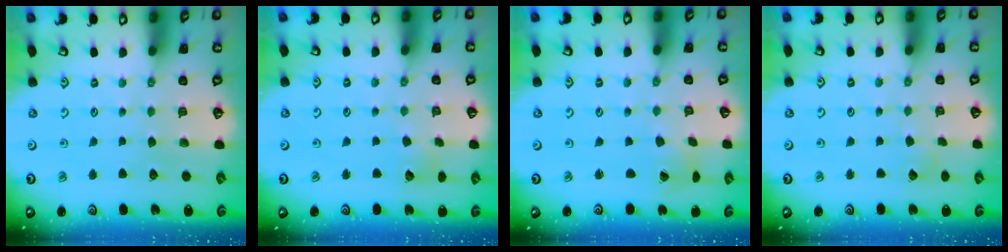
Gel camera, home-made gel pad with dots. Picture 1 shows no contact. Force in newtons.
{"total": 5.5, "press": 5.4, "slide": 0.6}
{"total": 1.6, "press": 1.6, "slide": 0.2}
{"total": 2.9, "press": 2.9, "slide": 0.3}